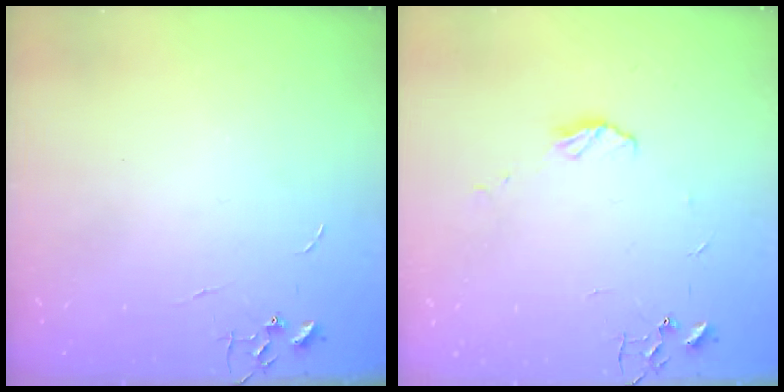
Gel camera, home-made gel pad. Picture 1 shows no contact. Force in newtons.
{"total": 5.4, "press": 5.4, "slide": 0.2}